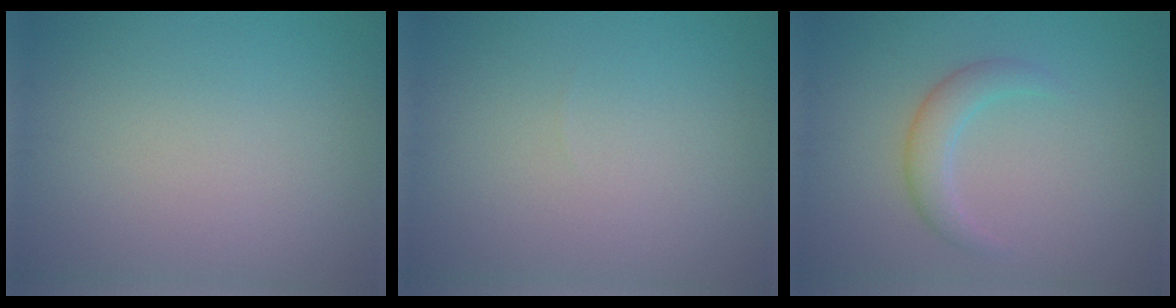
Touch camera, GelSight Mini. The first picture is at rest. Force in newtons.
{"total": 0.0}
{"total": 2.7, "press": 2.7, "slide": 0.1}